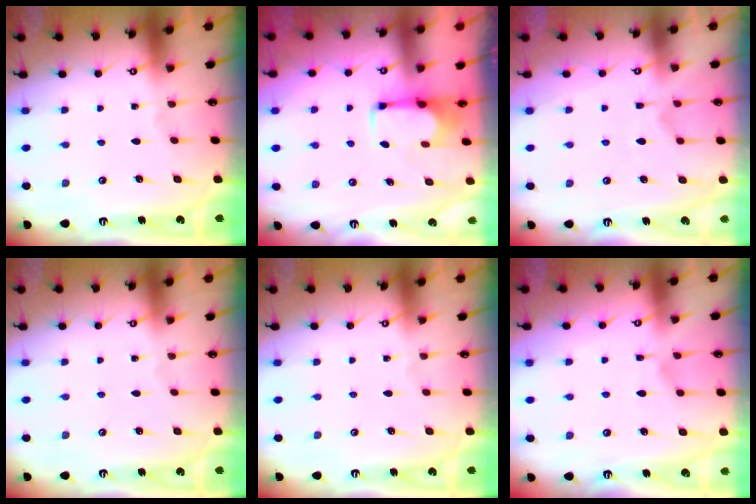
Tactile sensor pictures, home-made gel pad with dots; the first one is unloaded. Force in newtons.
{"total": 1.9, "press": 1.8, "slide": 0.8}
{"total": 5.7, "press": 5.6, "slide": 1.4}
{"total": 0.0}
{"total": 0.0}
{"total": 3.7, "press": 3.7, "slide": 0.4}